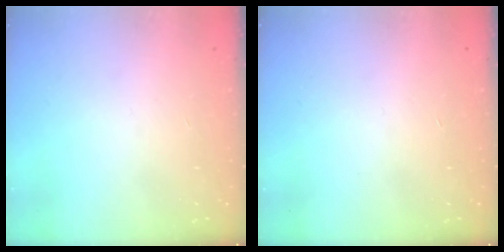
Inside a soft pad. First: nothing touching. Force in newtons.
{"total": 0.0}